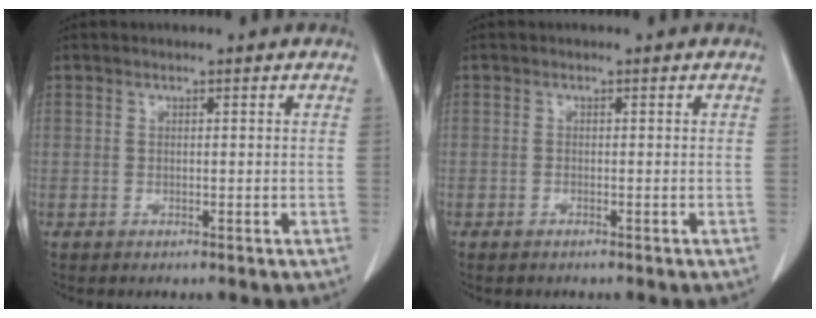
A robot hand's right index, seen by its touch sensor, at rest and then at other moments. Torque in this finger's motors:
{"motor_torque": [0.13, -0.10, 0.08, 0.02]}